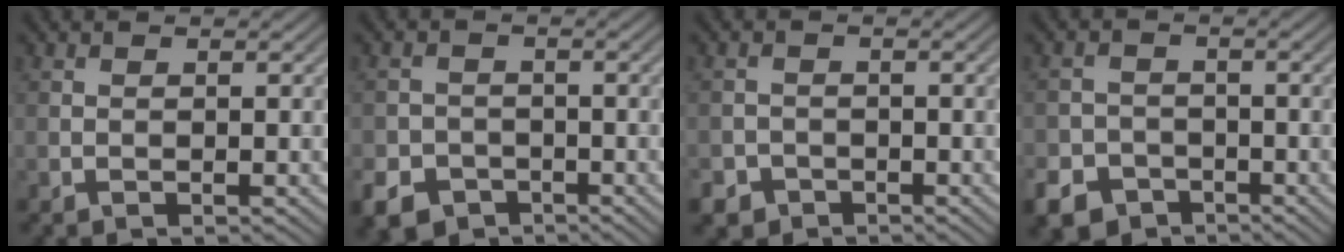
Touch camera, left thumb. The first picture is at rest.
{"total": 5.7, "force": [-3.4, 4.2, 1.7], "torque": [-0.035, -0.007, -0.068]}
{"total": 2.6, "force": [-1.8, 1.8, 0.4], "torque": [-0.005, 0.000, -0.036]}
{"total": 6.4, "force": [-4.2, 4.5, 1.6], "torque": [-0.026, -0.012, -0.083]}